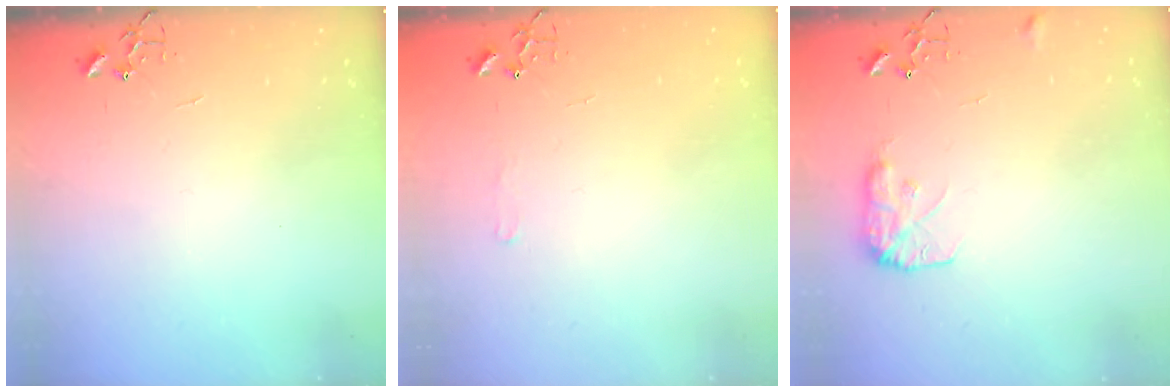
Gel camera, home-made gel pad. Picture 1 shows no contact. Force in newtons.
{"total": 6.4, "press": 6.4, "slide": 0.8}
{"total": 9.2, "press": 9.2, "slide": 0.3}